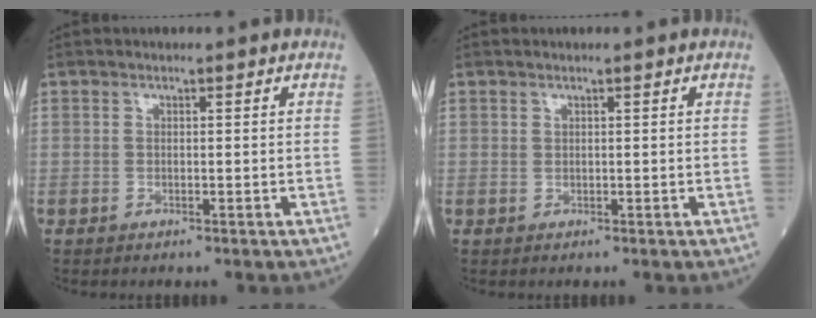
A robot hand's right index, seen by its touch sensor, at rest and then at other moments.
{"total": 0.0}